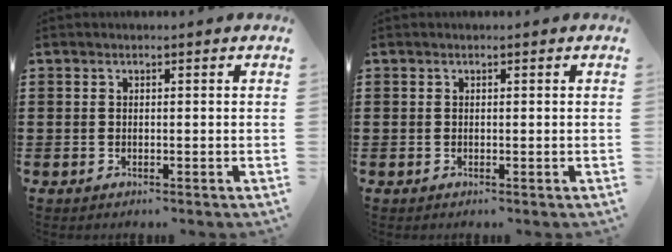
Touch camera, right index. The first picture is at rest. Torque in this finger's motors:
{"motor_torque": [0.00, 0.00, 0.00, 0.00]}